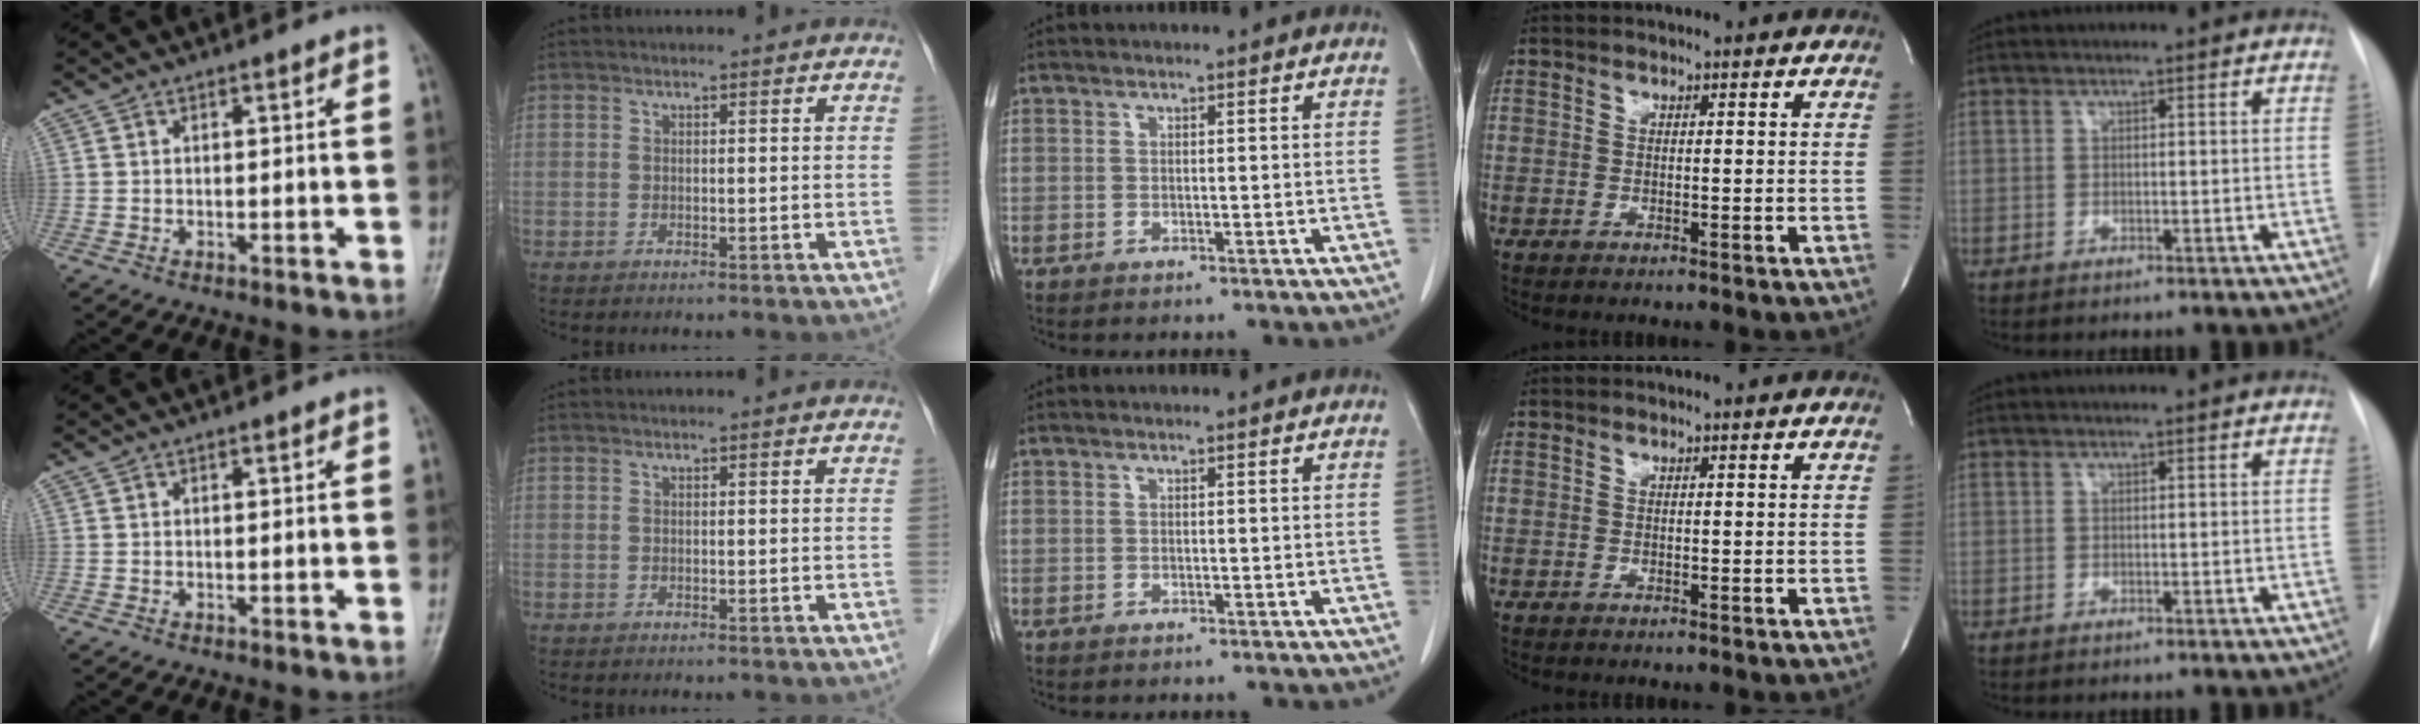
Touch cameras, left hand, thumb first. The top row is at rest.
{}